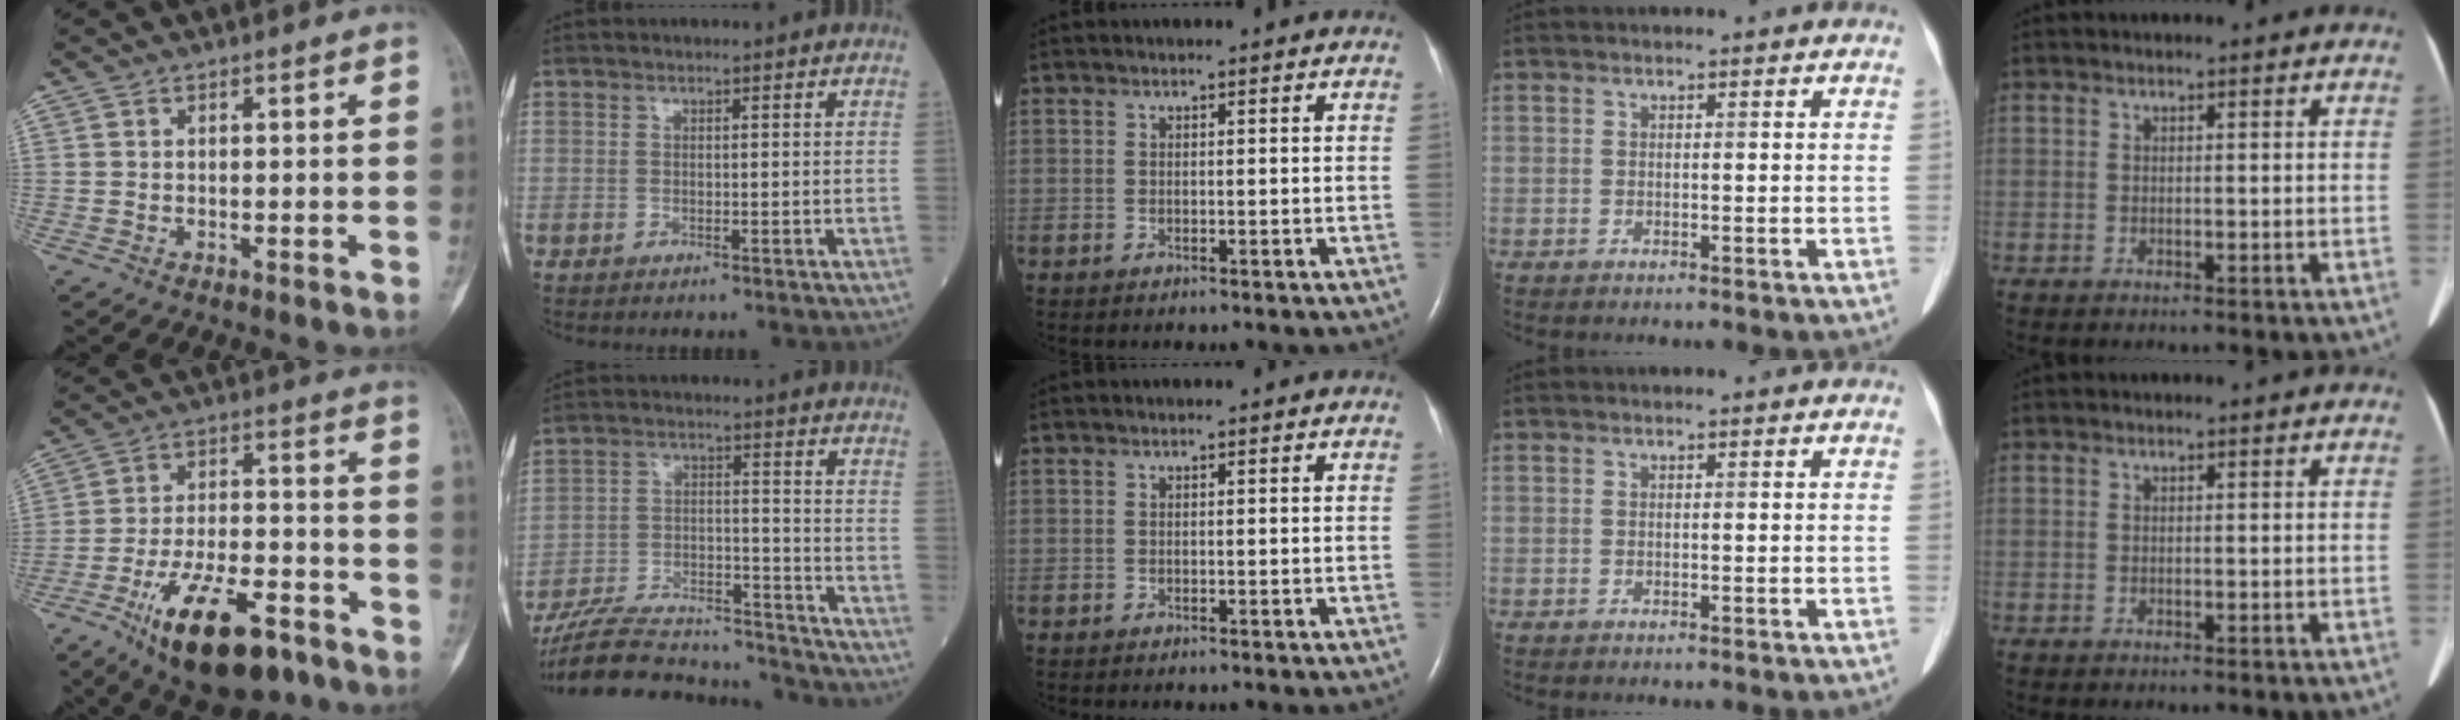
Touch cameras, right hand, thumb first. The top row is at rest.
{"thumb": {"total": 18.1, "force": [-10.4, 7.7, 12.6], "torque": [-0.198, 0.058, -0.166]}, "index": {"total": 22.0, "force": [-20.3, 4.9, 6.8], "torque": [-0.155, 0.007, -0.320]}}